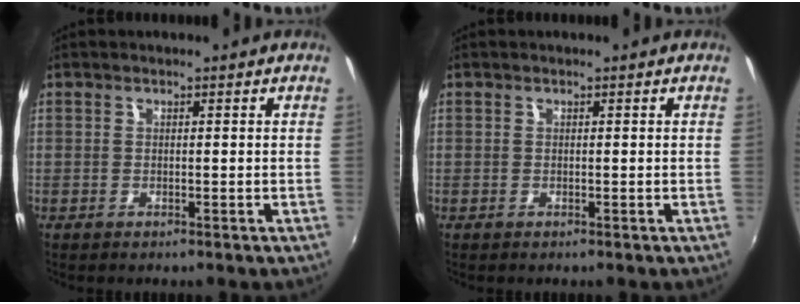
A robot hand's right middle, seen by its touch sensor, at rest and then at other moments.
{"total": 0.0}